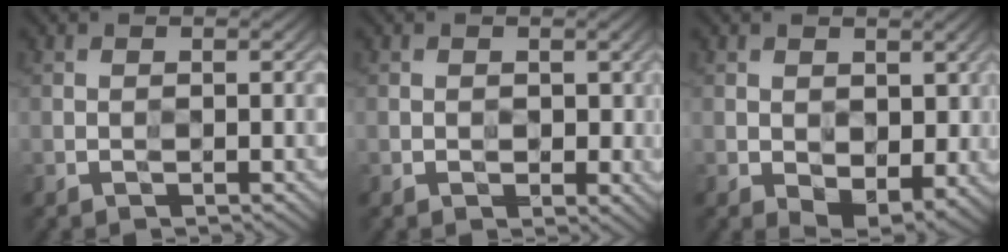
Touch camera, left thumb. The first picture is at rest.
{"total": 1.1, "force": [0.3, 1.0, 0.4], "torque": [-0.009, -0.011, 0.005]}
{"total": 4.2, "force": [0.1, 3.0, 2.9], "torque": [-0.055, -0.016, 0.005]}